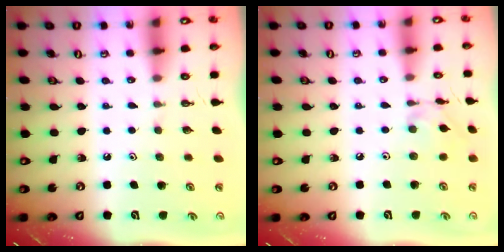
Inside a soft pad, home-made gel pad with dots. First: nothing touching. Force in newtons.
{"total": 3.9, "press": 3.8, "slide": 0.5}